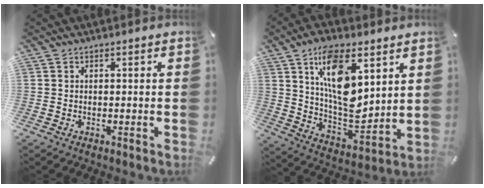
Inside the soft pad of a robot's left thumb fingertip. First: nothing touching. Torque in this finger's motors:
{"motor_torque": [2.37, 2.64, 1.44, -1.34, 0.65]}